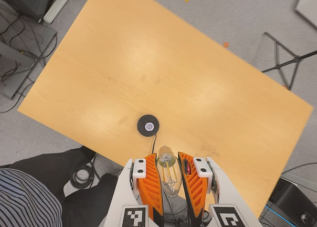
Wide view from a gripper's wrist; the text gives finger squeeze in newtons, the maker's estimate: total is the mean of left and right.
{"total": 23.4, "left": 25.7, "right": 21.1}